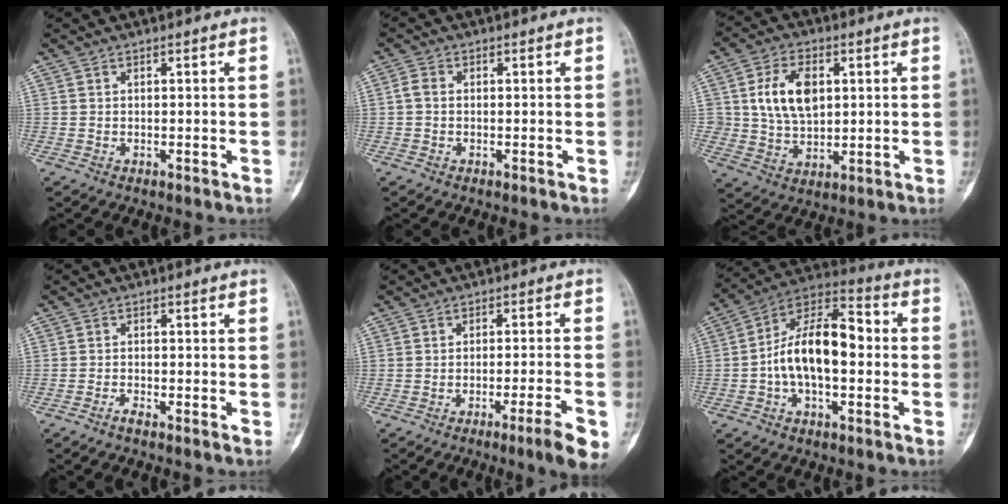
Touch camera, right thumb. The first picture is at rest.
{"total": 1.8, "force": [-0.1, 1.2, 1.3], "torque": [-0.027, 0.002, -0.009]}
{"total": 11.0, "force": [2.5, 7.3, 7.8], "torque": [-0.120, -0.007, 0.052]}
{"total": 1.4, "force": [-1.1, 0.0, 0.8], "torque": [-0.022, 0.000, -0.027]}
{"total": 7.4, "force": [-3.9, 0.1, 6.3], "torque": [-0.093, 0.007, -0.055]}
{"total": 15.9, "force": [-1.0, 8.4, 13.5], "torque": [-0.220, 0.045, -0.028]}